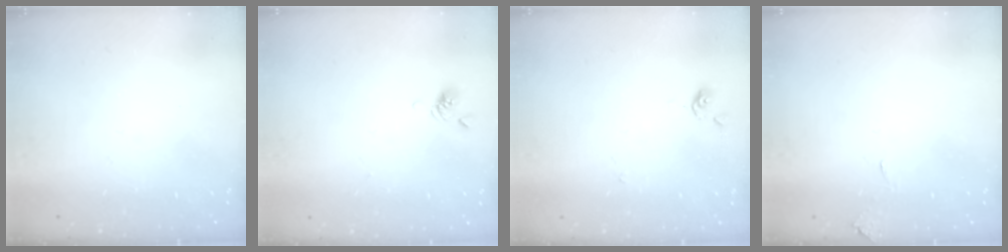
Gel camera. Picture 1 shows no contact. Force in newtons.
{"total": 2.8, "press": 2.8, "slide": 0.1}
{"total": 0.0}
{"total": 1.1, "press": 1.0, "slide": 0.3}